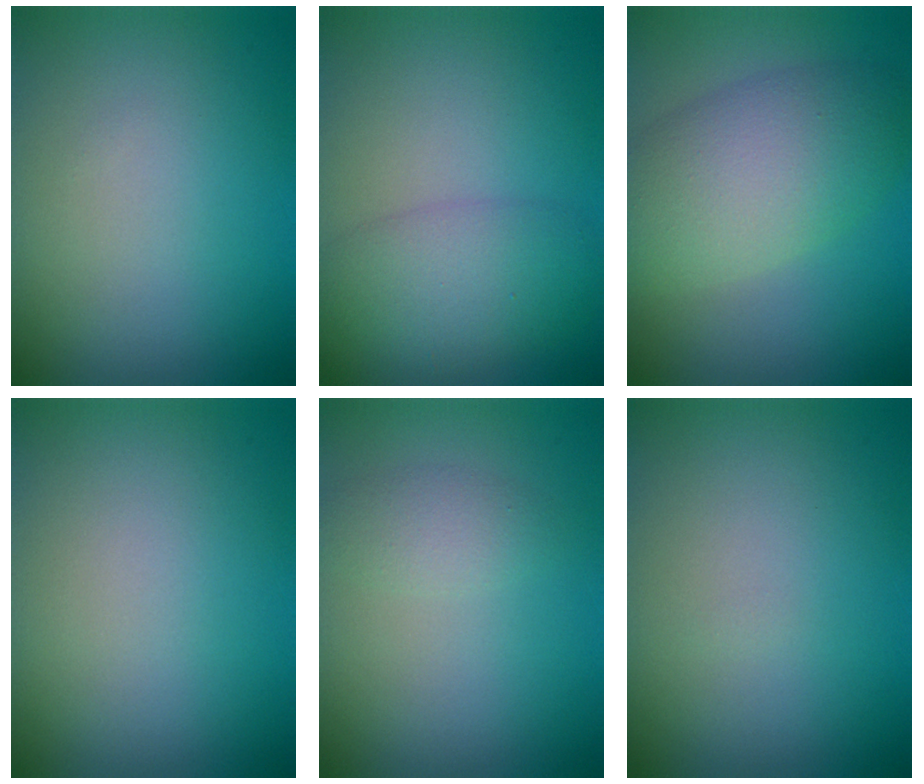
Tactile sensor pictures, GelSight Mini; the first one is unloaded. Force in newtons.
{"total": 5.1, "press": 5.1, "slide": 0.0}
{"total": 7.0, "press": 7.0, "slide": 0.5}
{"total": 0.0}
{"total": 1.6, "press": 1.6, "slide": 0.1}
{"total": 0.0}